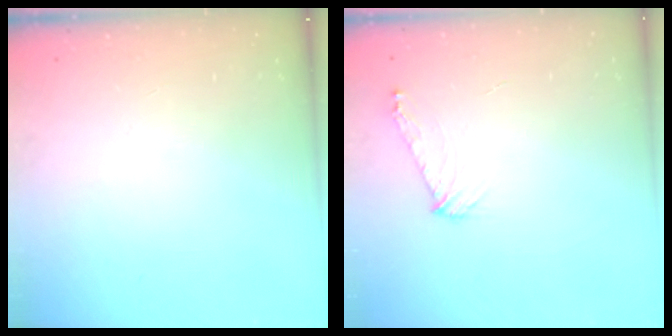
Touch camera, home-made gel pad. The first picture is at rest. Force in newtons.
{"total": 6.6, "press": 6.6, "slide": 0.9}